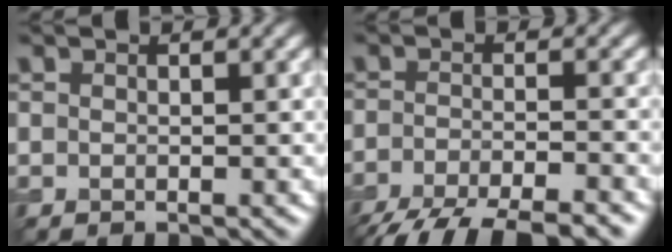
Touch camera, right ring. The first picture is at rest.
{"total": 8.2, "force": [-6.8, 1.7, 4.2], "torque": [-0.064, -0.023, -0.113]}